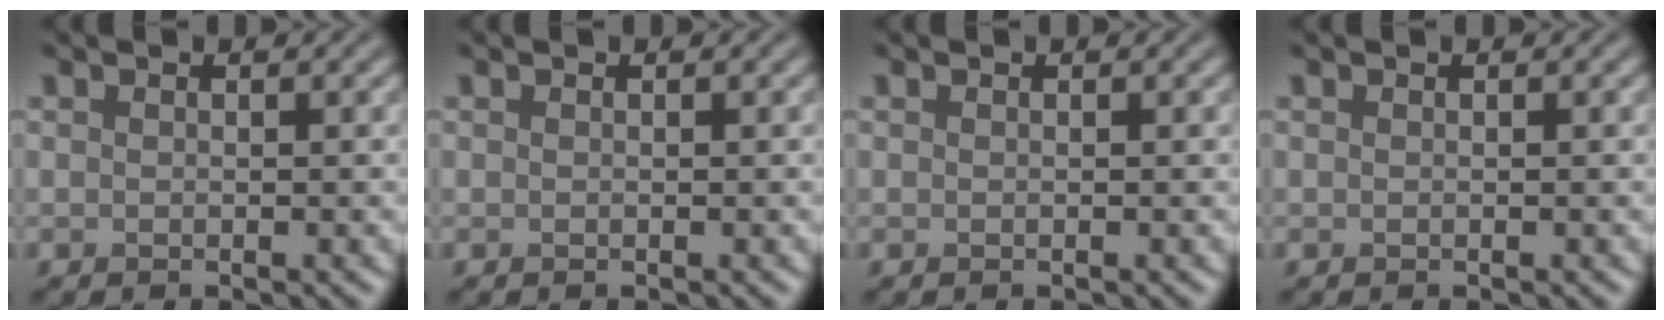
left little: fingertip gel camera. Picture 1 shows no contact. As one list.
[{"total": 0.0}, {"total": 0.0}, {"total": 0.0}]